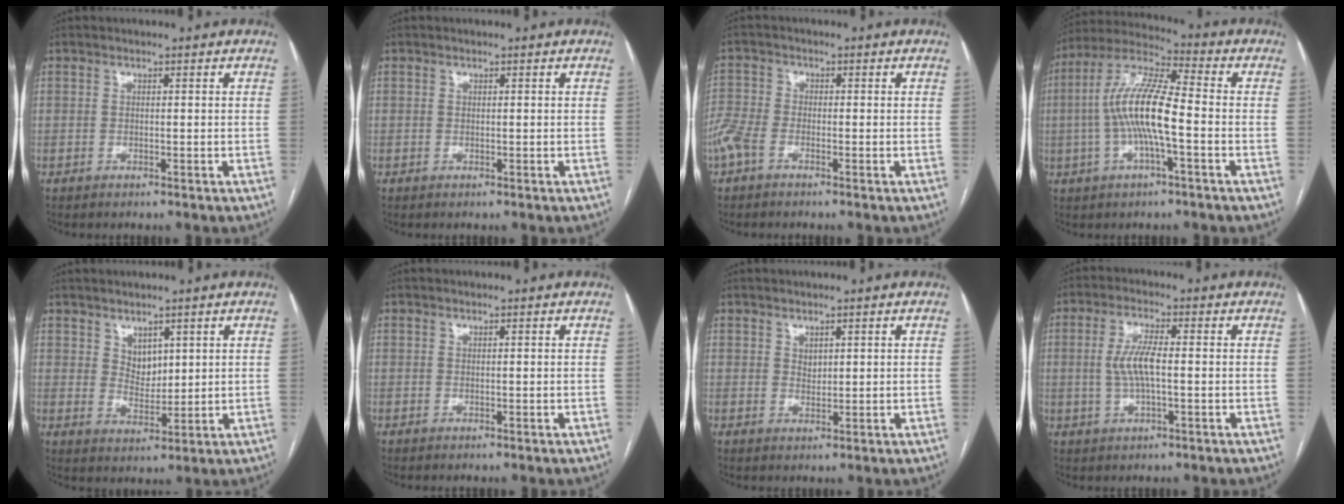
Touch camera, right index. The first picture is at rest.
{"total": 0.0}
{"total": 4.3, "force": [-2.5, 2.1, 2.9], "torque": [-0.087, 0.006, -0.056]}
{"total": 12.2, "force": [-1.7, 2.1, 11.9], "torque": [-0.243, 0.017, -0.036]}
{"total": 3.8, "force": [2.1, 2.5, 1.9], "torque": [-0.031, -0.003, 0.048]}
{"total": 0.0}
{"total": 1.4, "force": [0.8, 0.9, 0.8], "torque": [-0.011, -0.003, 0.020]}
{"total": 5.5, "force": [0.0, 1.1, 5.4], "torque": [-0.119, 0.001, -0.001]}